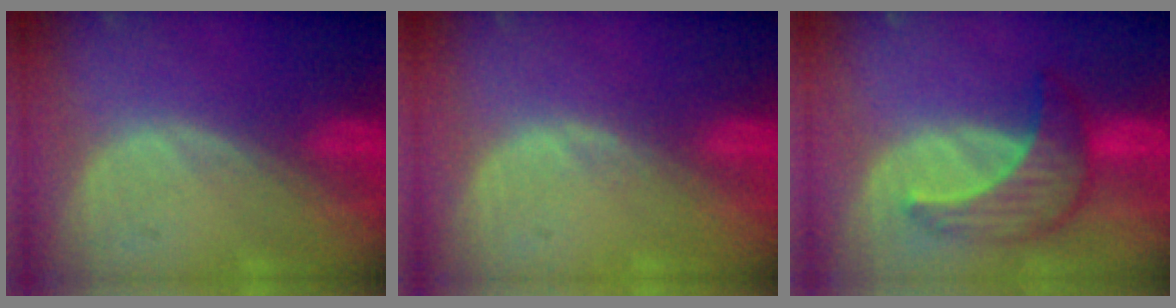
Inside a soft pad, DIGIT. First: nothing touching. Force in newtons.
{"total": 0.5, "press": 0.5, "slide": 0.1}
{"total": 6.9, "press": 6.9, "slide": 0.1}